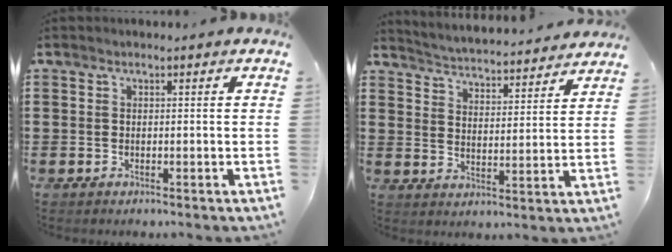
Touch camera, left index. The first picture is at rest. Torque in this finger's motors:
{"motor_torque": [1.51, -0.63, 0.19, 0.05]}